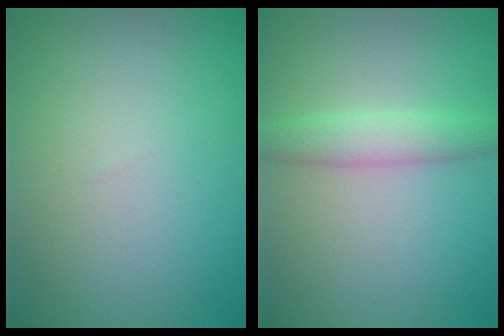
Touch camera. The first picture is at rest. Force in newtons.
{"total": 2.8, "press": 2.8, "slide": 0.1}